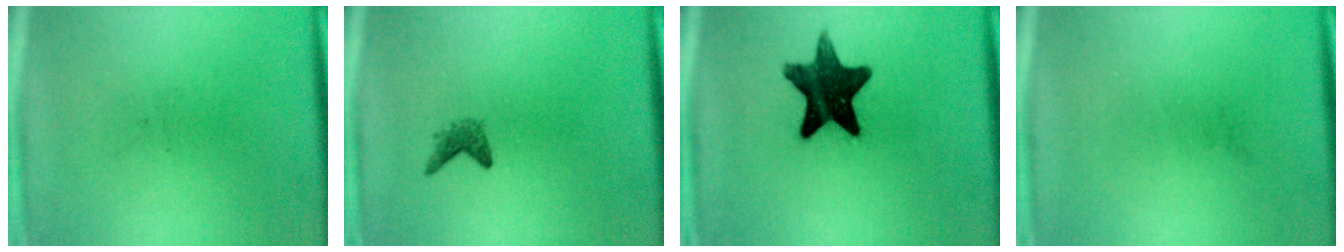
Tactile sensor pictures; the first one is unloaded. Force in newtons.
{"total": 1.4}
{"total": 13.6}
{"total": 0.0}